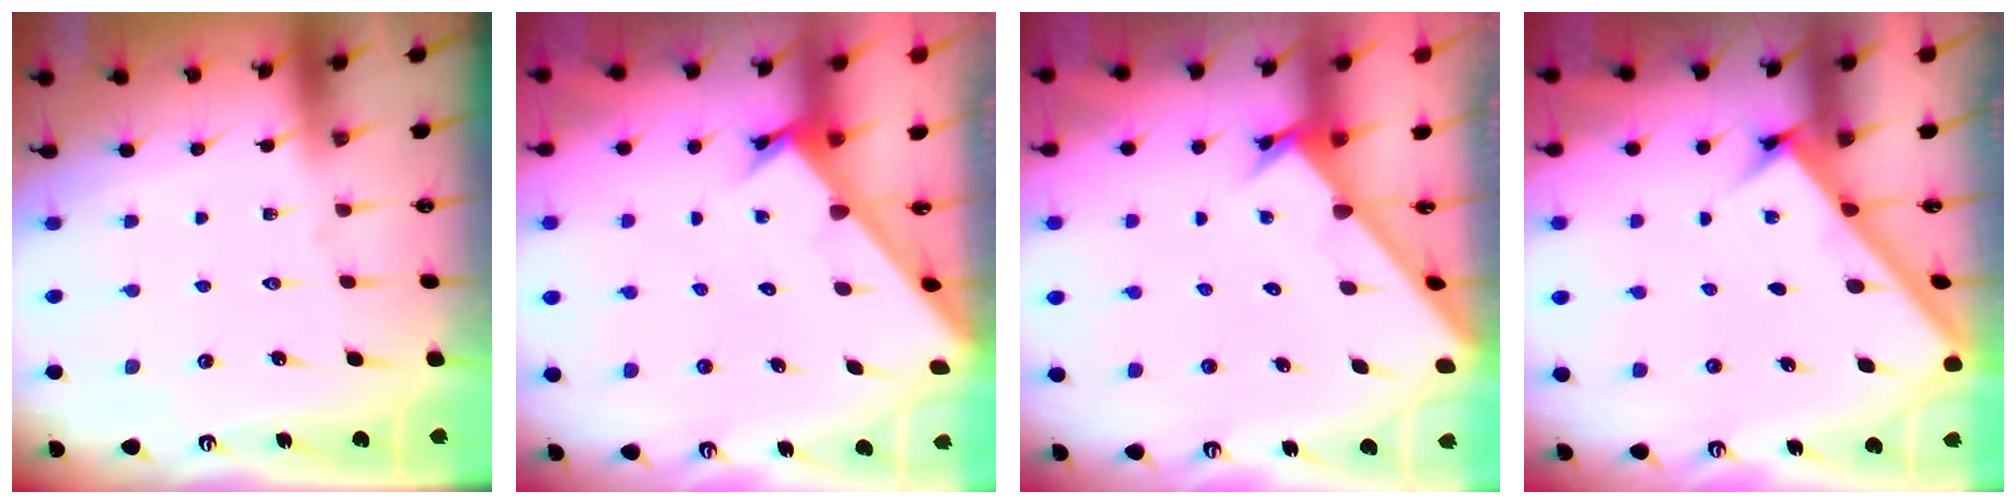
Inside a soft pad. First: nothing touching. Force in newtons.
{"total": 2.2, "press": 2.2, "slide": 0.2}
{"total": 2.5, "press": 2.5, "slide": 0.3}
{"total": 2.6, "press": 2.6, "slide": 0.3}